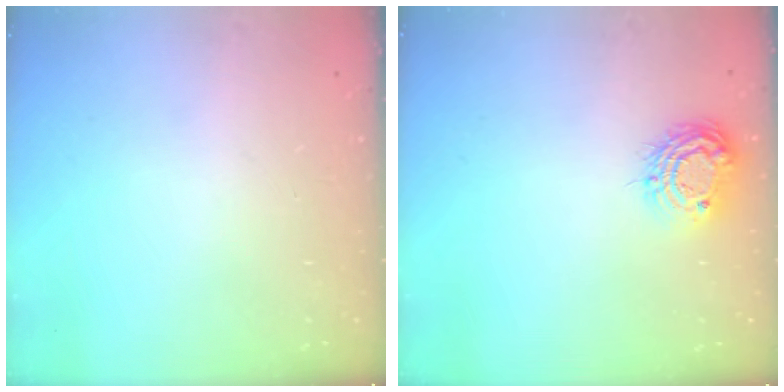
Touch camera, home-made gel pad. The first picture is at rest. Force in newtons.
{"total": 9.4, "press": 9.4, "slide": 0.9}